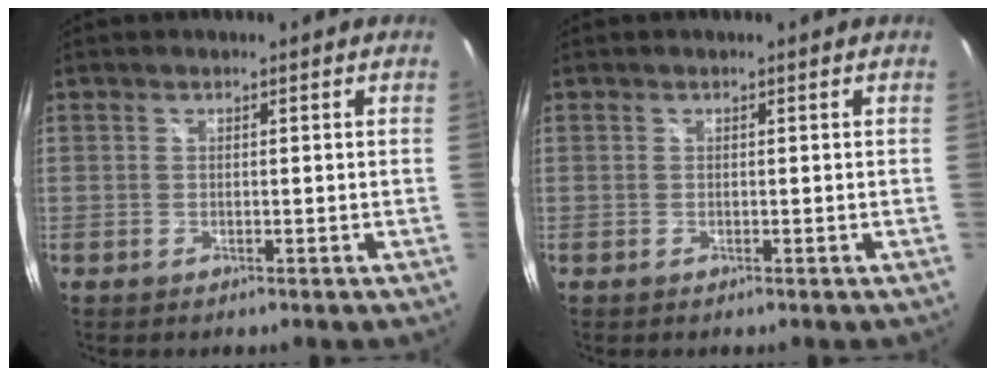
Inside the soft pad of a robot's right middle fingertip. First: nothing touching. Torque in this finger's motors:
{"motor_torque": [0.00, 0.01, 0.00, 0.00]}